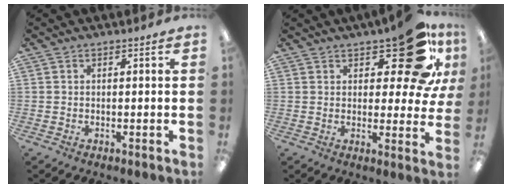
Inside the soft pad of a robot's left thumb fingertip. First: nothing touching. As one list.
[{"total": 18.1, "force": [10.4, 7.5, 12.8], "torque": [-0.167, -0.060, 0.173]}]